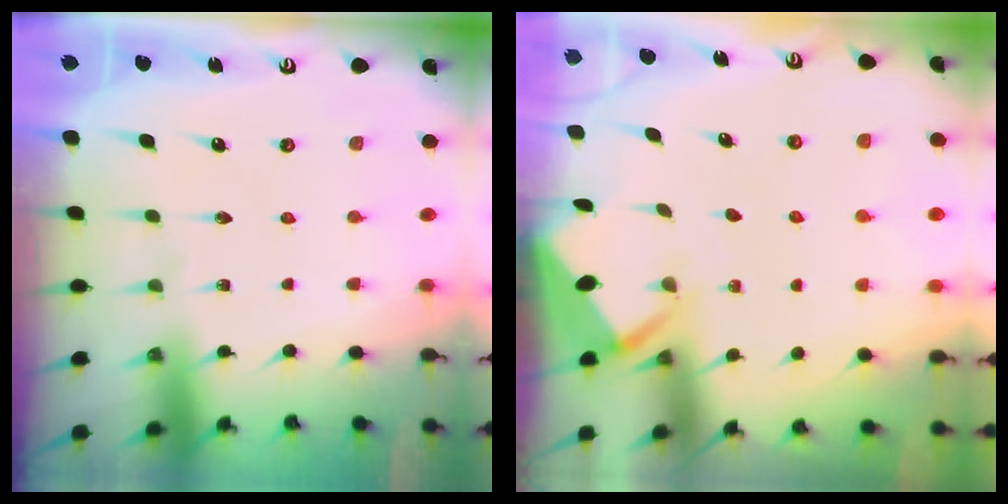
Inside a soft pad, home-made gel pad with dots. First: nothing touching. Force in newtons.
{"total": 2.7, "press": 2.6, "slide": 0.4}